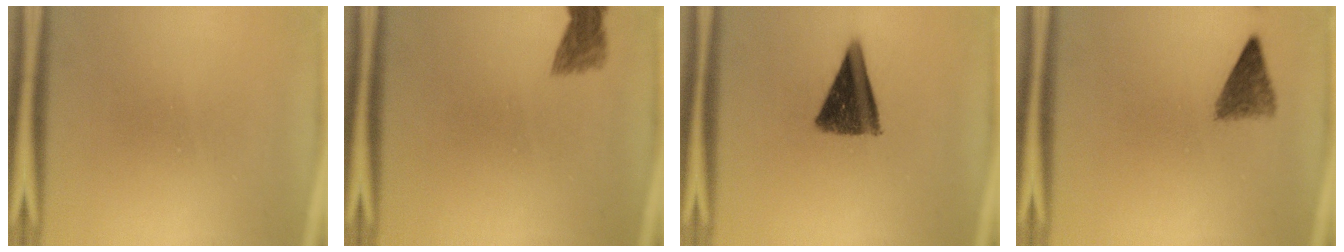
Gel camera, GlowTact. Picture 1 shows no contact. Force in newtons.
{"total": 2.0}
{"total": 10.6}
{"total": 3.9}